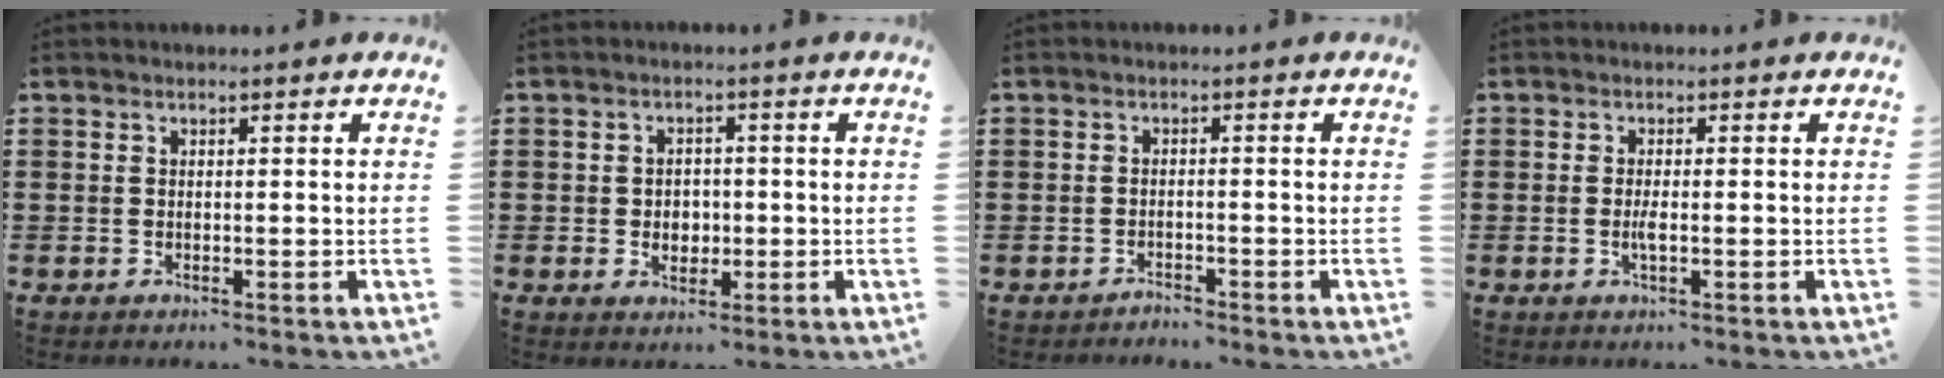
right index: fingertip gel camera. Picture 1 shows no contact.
{"total": 2.6, "force": [-0.3, 2.3, 1.2], "torque": [-0.021, 0.003, -0.012]}
{"total": 1.3, "force": [-1.3, 0.1, -0.1], "torque": [-0.003, 0.003, -0.029]}
{"total": 1.7, "force": [-0.4, 0.4, 1.6], "torque": [-0.037, -0.003, -0.009]}